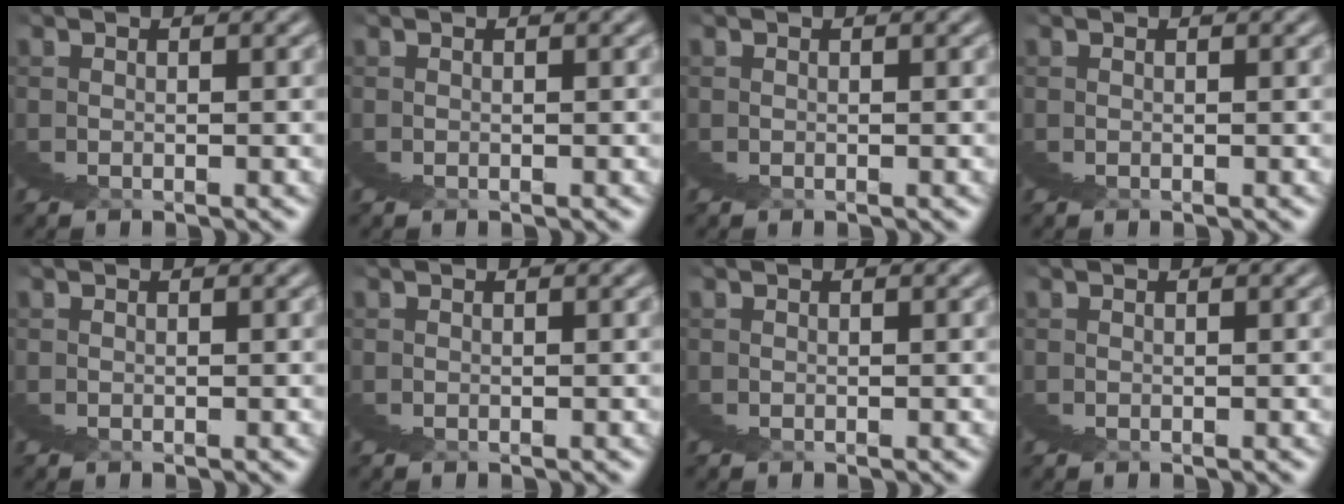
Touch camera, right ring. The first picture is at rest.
{"total": 0.0}
{"total": 0.0}
{"total": 0.0}
{"total": 0.0}
{"total": 0.0}
{"total": 0.0}
{"total": 0.0}